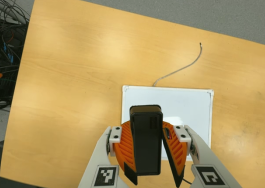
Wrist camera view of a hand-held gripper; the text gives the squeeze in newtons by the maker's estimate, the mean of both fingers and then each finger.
{"total": 8.7, "left": 8.8, "right": 8.6}